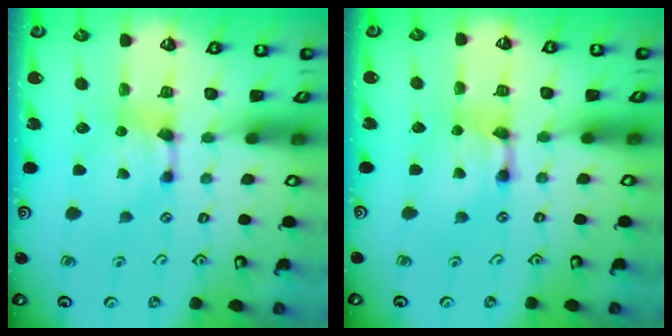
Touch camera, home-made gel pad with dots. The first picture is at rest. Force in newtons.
{"total": 2.0, "press": 2.0, "slide": 0.1}